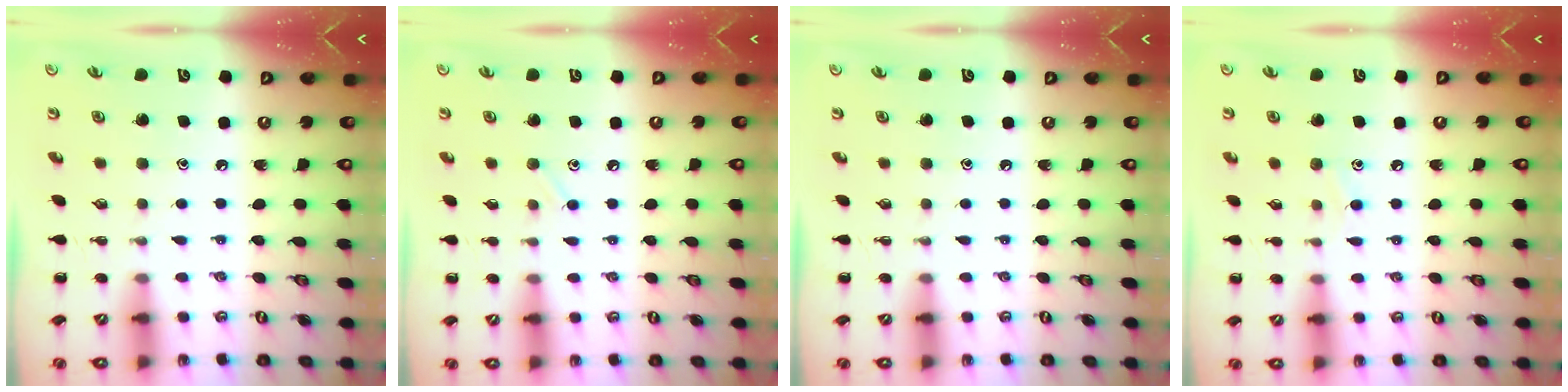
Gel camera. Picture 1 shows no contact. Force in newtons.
{"total": 4.0, "press": 3.8, "slide": 1.2}
{"total": 0.0}
{"total": 6.2, "press": 5.9, "slide": 2.2}